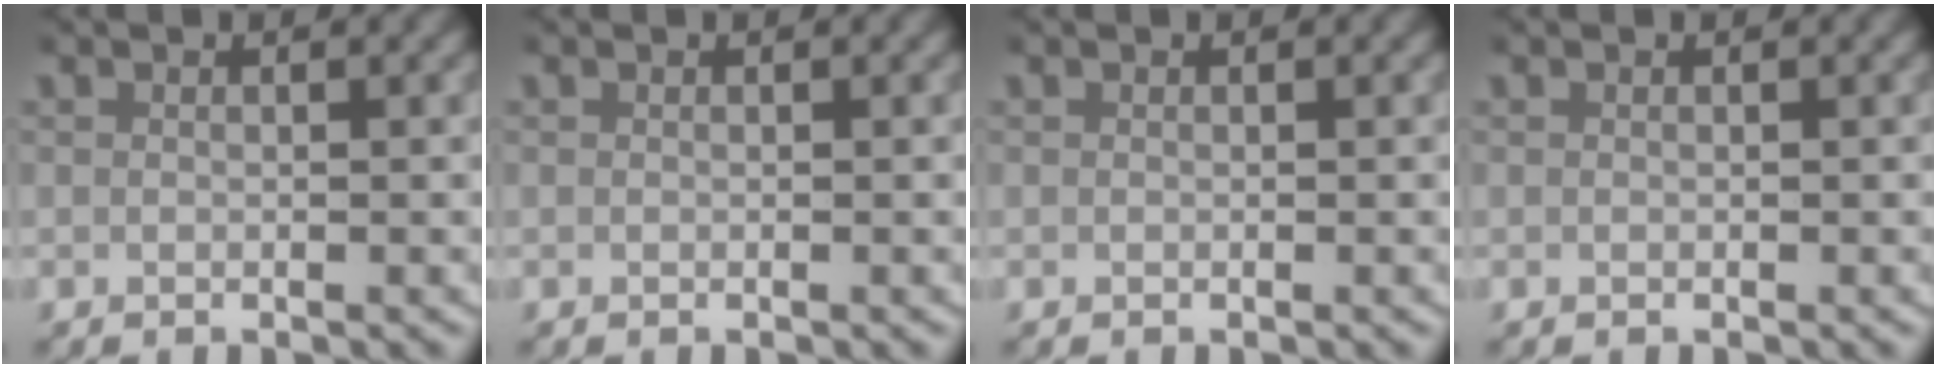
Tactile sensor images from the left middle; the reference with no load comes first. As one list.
[{"total": 0.0}, {"total": 0.0}, {"total": 0.0}]